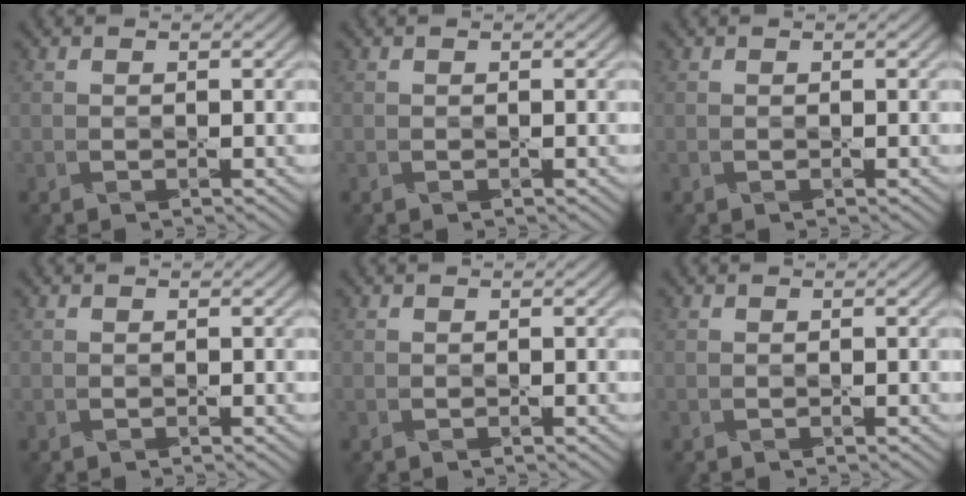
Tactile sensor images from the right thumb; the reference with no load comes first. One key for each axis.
{"total": 0.0}
{"total": 0.0}
{"total": 0.0}
{"total": 0.0}
{"total": 0.0}